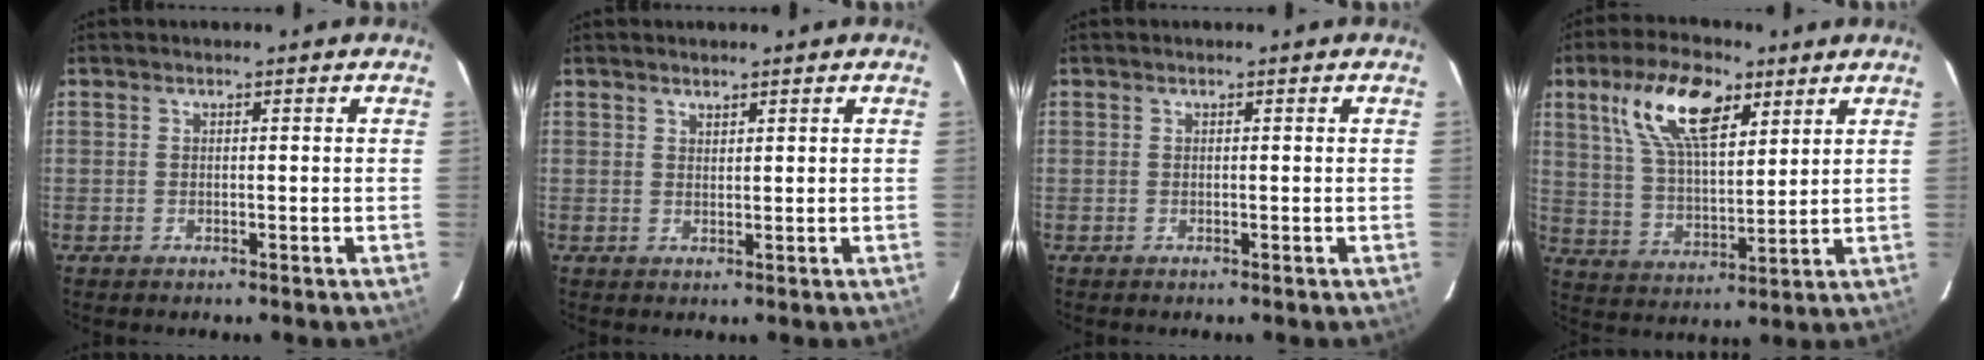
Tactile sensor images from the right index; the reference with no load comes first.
{"total": 1.0, "force": [0.9, 0.1, -0.2], "torque": [0.005, 0.000, 0.017]}
{"total": 0.0}
{"total": 14.1, "force": [7.6, 6.1, 10.2], "torque": [-0.191, 0.024, 0.145]}